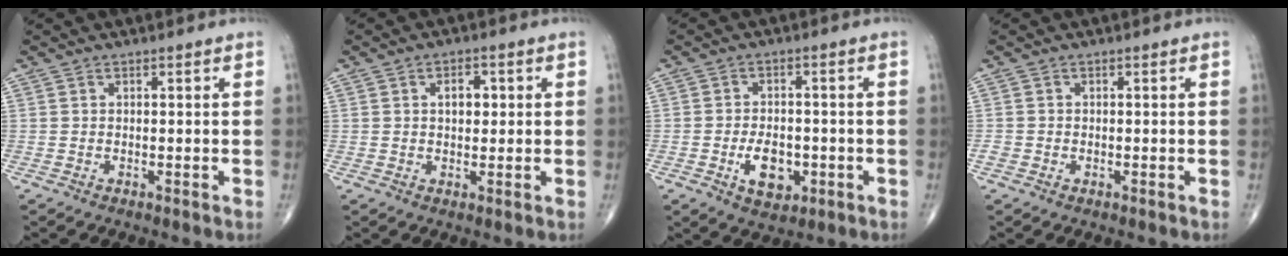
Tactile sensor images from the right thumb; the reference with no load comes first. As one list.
[{"total": 3.7, "force": [0.8, 2.3, 2.9], "torque": [-0.033, 0.001, 0.011]}, {"total": 6.9, "force": [-2.1, 4.2, 5.0], "torque": [-0.064, 0.003, -0.031]}, {"total": 1.0, "force": [-0.3, 0.8, 0.4], "torque": [-0.006, 0.002, -0.009]}]